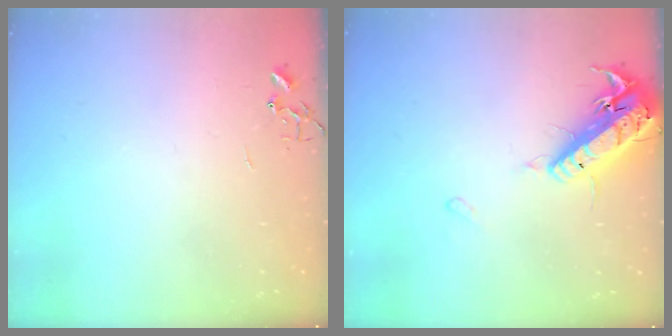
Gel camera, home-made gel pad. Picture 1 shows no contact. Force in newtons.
{"total": 17.3, "press": 16.9, "slide": 3.7}